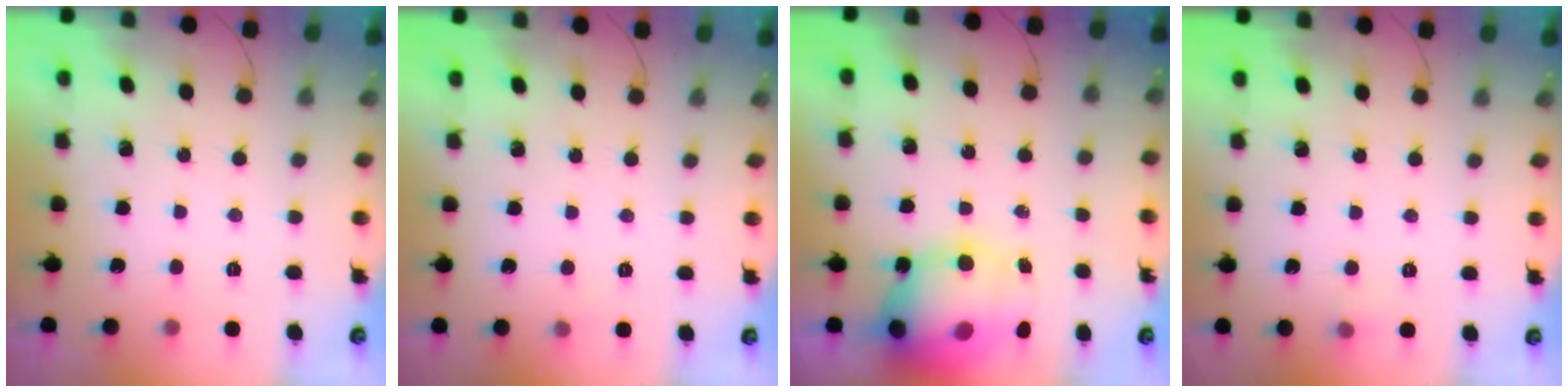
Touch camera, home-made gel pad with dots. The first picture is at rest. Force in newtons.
{"total": 6.6, "press": 1.7, "slide": 6.4}
{"total": 13.7, "press": 13.3, "slide": 3.3}
{"total": 5.8, "press": 2.8, "slide": 5.1}